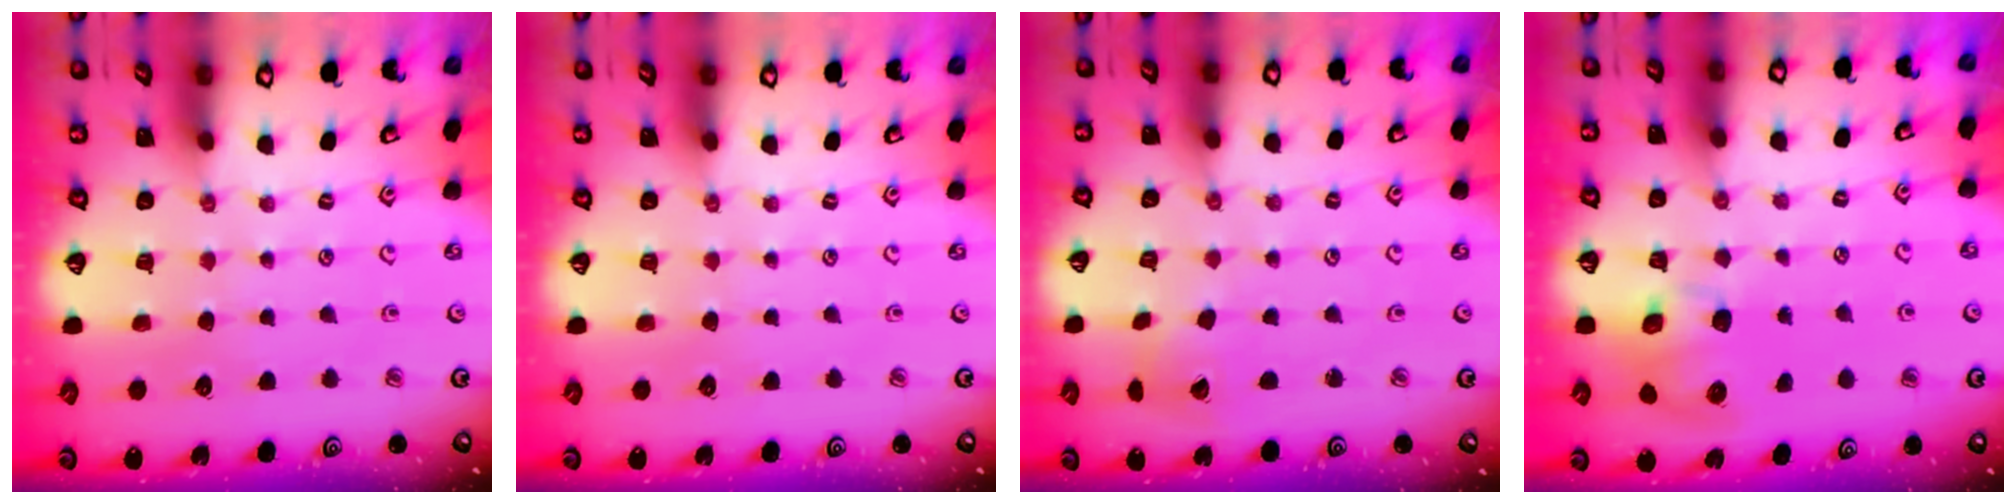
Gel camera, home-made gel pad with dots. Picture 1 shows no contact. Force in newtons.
{"total": 0.0}
{"total": 5.6, "press": 5.5, "slide": 0.7}
{"total": 8.7, "press": 8.6, "slide": 1.2}